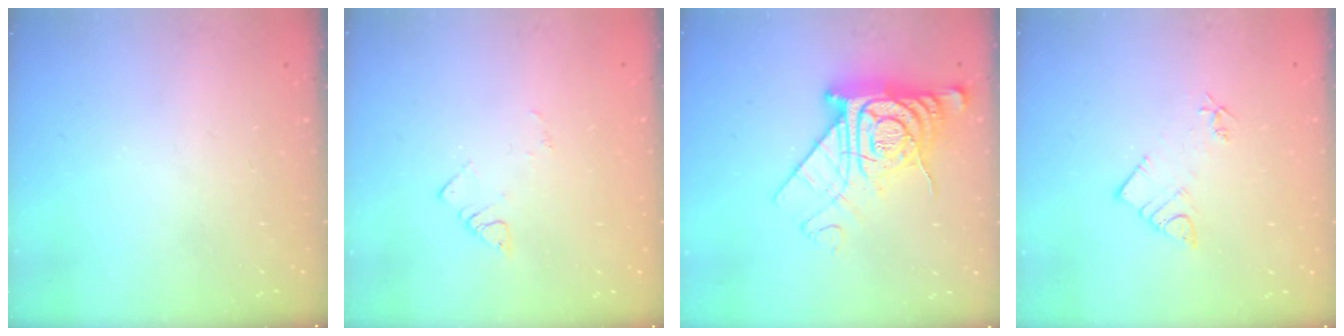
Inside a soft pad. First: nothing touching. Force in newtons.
{"total": 3.5, "press": 3.5, "slide": 0.3}
{"total": 17.5, "press": 17.3, "slide": 2.1}
{"total": 7.3, "press": 7.3, "slide": 0.5}